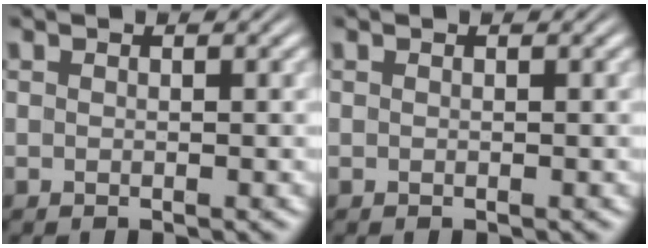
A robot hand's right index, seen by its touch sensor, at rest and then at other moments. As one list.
[{"total": 0.0}]